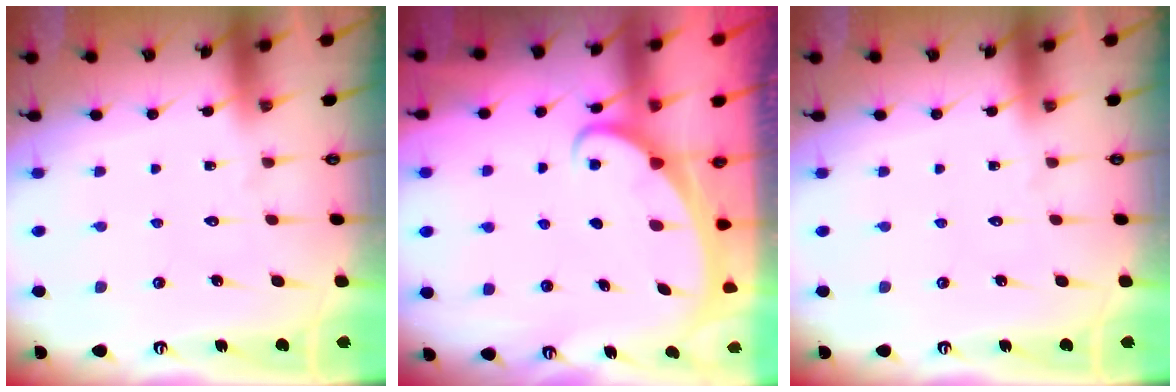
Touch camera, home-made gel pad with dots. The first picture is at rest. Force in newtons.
{"total": 2.4, "press": 2.4, "slide": 0.3}
{"total": 0.0}